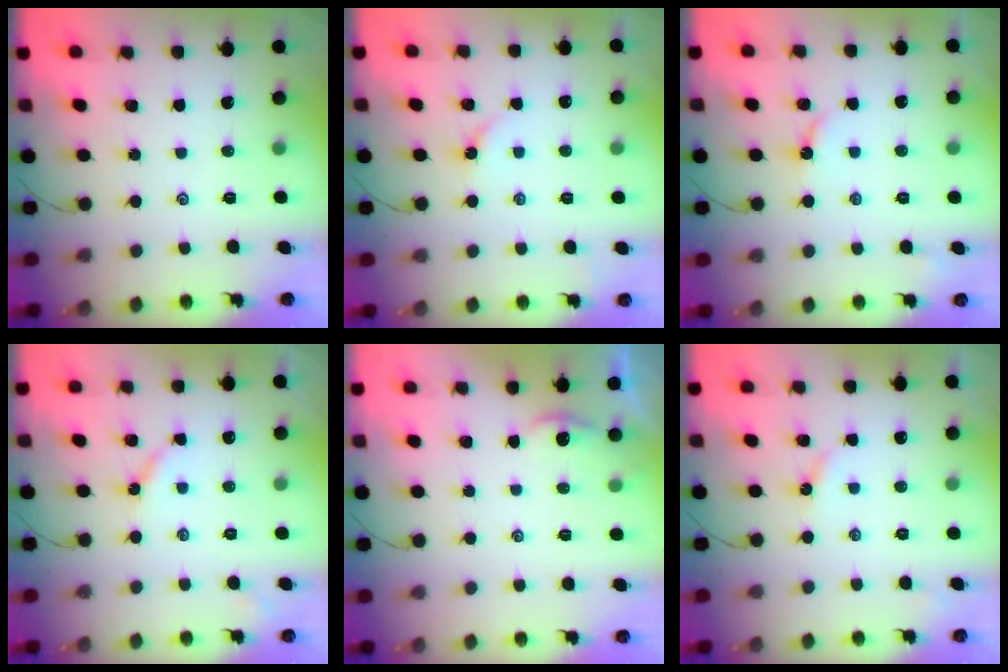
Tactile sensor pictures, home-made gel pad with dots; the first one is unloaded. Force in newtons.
{"total": 3.4, "press": 3.3, "slide": 0.7}
{"total": 2.8, "press": 2.8, "slide": 0.2}
{"total": 4.9, "press": 4.8, "slide": 0.4}
{"total": 1.9, "press": 1.9, "slide": 0.2}
{"total": 2.7, "press": 2.7, "slide": 0.4}